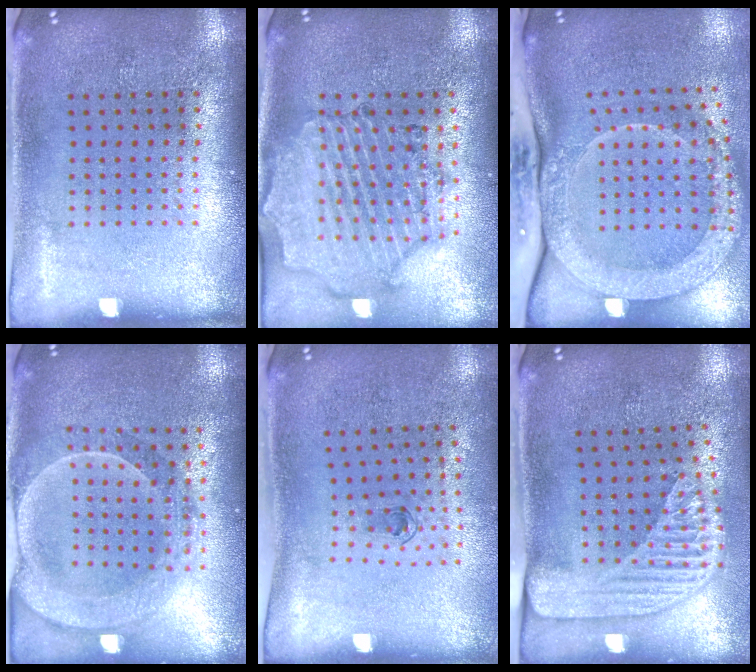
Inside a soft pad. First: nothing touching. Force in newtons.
{"total": 1.6, "press": 1.6, "slide": 0.4}
{"total": 3.2, "press": 2.3, "slide": 2.3}
{"total": 2.3, "press": 2.1, "slide": 0.9}
{"total": 0.7, "press": 0.4, "slide": 0.6}
{"total": 2.3, "press": 1.8, "slide": 1.5}